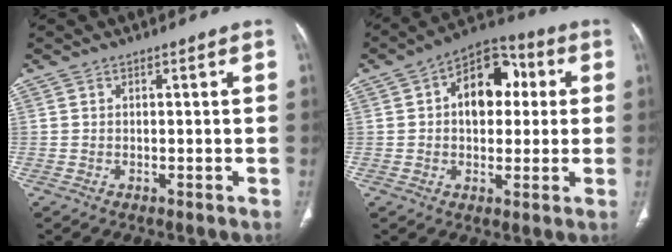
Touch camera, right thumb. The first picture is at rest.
{"total": 12.6, "force": [2.1, 8.4, 9.2], "torque": [-0.094, 0.023, 0.020]}